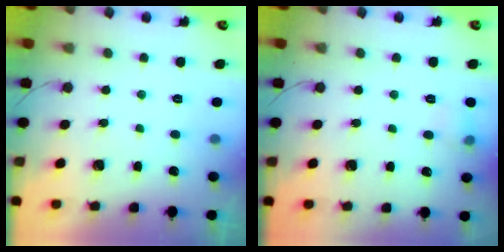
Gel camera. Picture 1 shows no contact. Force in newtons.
{"total": 5.6, "press": 5.3, "slide": 1.8}